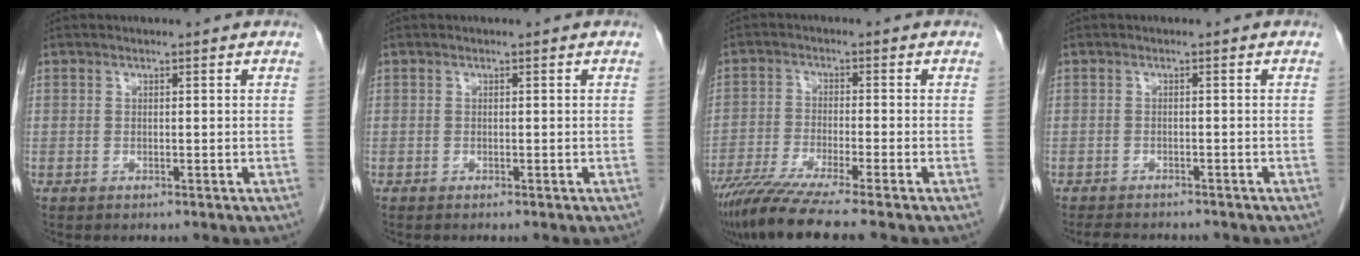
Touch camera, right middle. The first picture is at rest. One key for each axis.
{"total": 0.8, "fx": -0.7, "fy": 0.1, "fz": 0.4, "tx": -0.005, "ty": -0.002, "tz": -0.009}
{"total": 10.1, "fx": -8.2, "fy": -1.1, "fz": 5.9, "tx": -0.092, "ty": -0.032, "tz": -0.137}
{"total": 6.0, "fx": -5.4, "fy": 1.6, "fz": 2.1, "tx": -0.032, "ty": -0.007, "tz": -0.074}